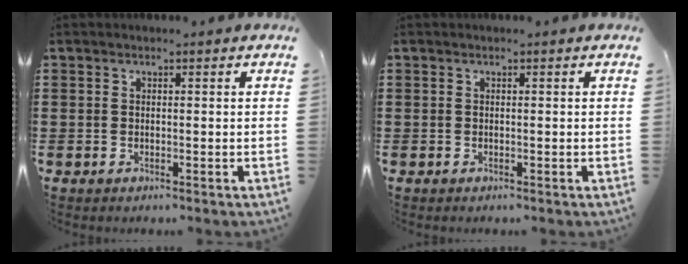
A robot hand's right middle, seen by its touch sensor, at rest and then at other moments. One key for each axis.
{"total": 0.0}